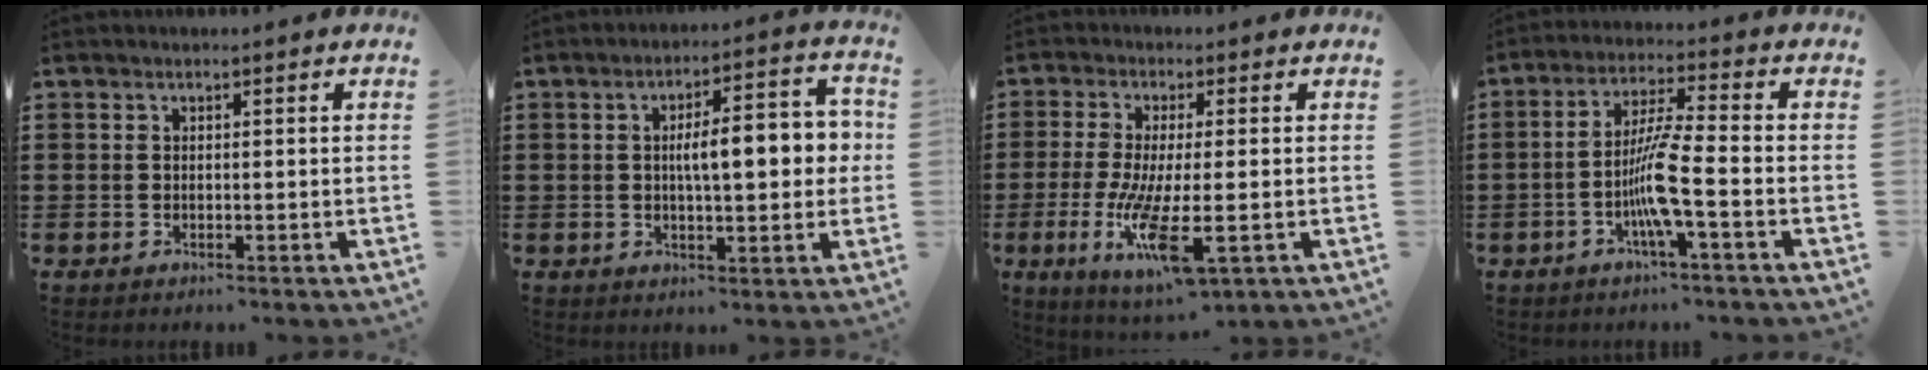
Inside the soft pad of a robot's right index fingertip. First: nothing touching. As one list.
[{"total": 8.5, "force": [0.6, 2.9, 7.9], "torque": [-0.123, 0.001, 0.003]}, {"total": 10.9, "force": [-2.9, 2.2, 10.3], "torque": [-0.217, -0.024, -0.050]}, {"total": 7.7, "force": [-2.6, 0.2, 7.3], "torque": [-0.151, -0.014, -0.056]}]